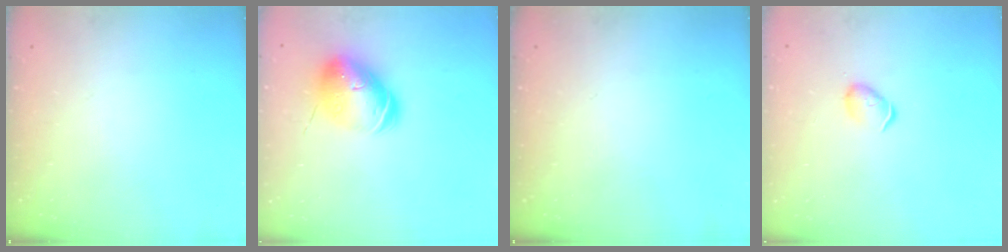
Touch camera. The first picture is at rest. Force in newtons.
{"total": 12.9, "press": 12.8, "slide": 2.0}
{"total": 0.0}
{"total": 4.1, "press": 4.0, "slide": 0.8}